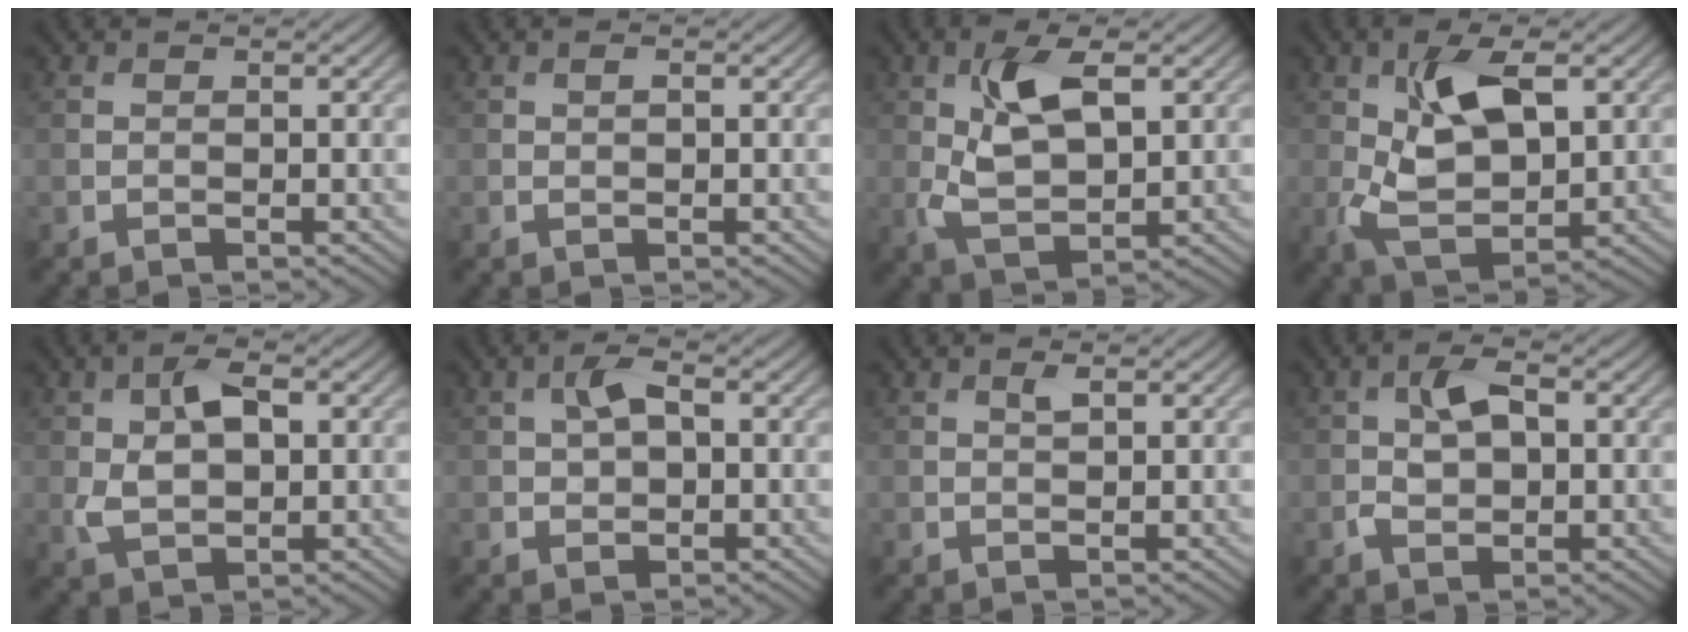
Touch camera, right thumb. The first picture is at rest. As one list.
[{"total": 0.9, "force": [0.2, 0.4, 0.7], "torque": [-0.013, 0.000, 0.003]}, {"total": 7.7, "force": [2.0, 3.6, 6.5], "torque": [-0.140, -0.002, 0.038]}, {"total": 9.4, "force": [2.0, 4.9, 7.8], "torque": [-0.169, -0.001, 0.034]}, {"total": 5.9, "force": [1.0, 3.4, 4.7], "torque": [-0.098, 0.002, 0.019]}, {"total": 3.6, "force": [0.8, 2.1, 2.9], "torque": [-0.059, 0.008, 0.012]}, {"total": 1.1, "force": [0.6, 0.3, 0.8], "torque": [-0.019, -0.001, 0.013]}, {"total": 4.1, "force": [0.4, 2.5, 3.3], "torque": [-0.070, -0.001, 0.006]}]